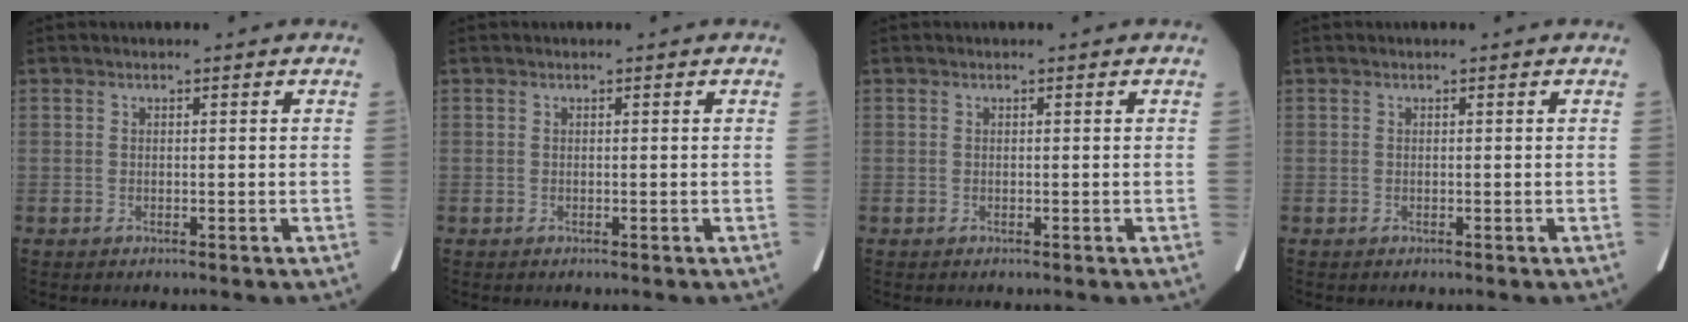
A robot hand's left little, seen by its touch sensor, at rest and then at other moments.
{"total": 0.0}
{"total": 0.0}
{"total": 0.0}